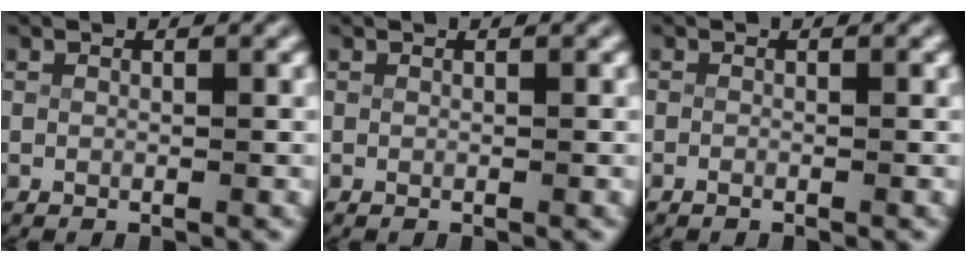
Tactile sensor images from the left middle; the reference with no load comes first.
{"total": 0.0}
{"total": 0.7, "force": [-0.7, 0.0, 0.1], "torque": [-0.011, -0.007, -0.010]}